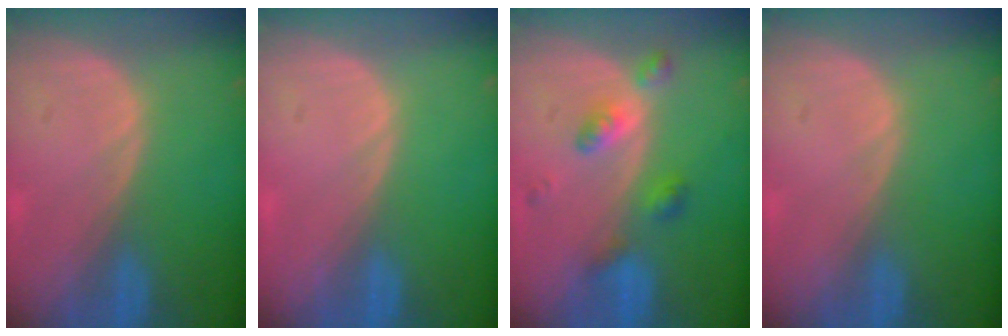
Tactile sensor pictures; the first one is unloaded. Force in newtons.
{"total": 0.0}
{"total": 4.8, "press": 4.8, "slide": 0.1}
{"total": 0.0}